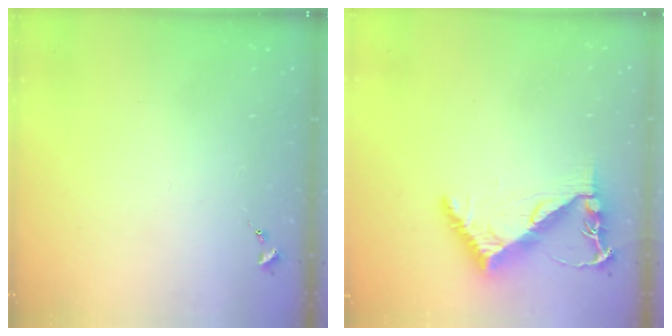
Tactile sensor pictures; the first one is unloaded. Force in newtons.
{"total": 6.8, "press": 6.8, "slide": 0.9}